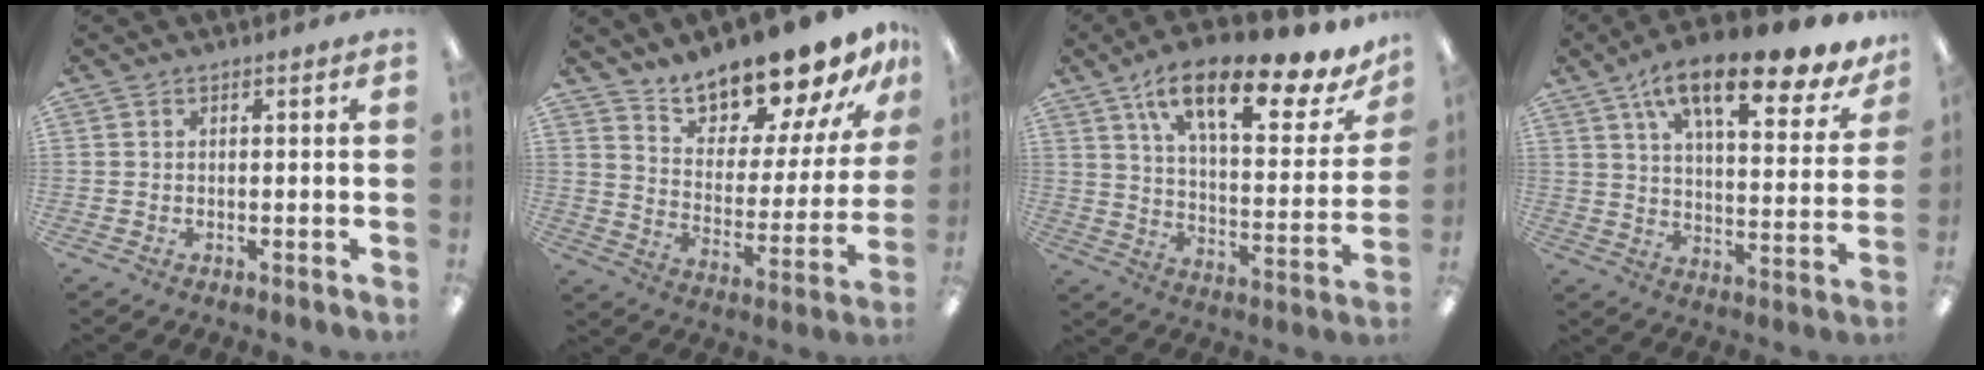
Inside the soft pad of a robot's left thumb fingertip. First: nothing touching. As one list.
[{"total": 17.4, "force": [15.8, 4.8, 5.5], "torque": [-0.096, -0.125, 0.276]}, {"total": 20.6, "force": [13.4, 6.7, 14.2], "torque": [-0.216, -0.081, 0.216]}, {"total": 17.2, "force": [11.8, 5.5, 11.3], "torque": [-0.181, -0.067, 0.194]}]